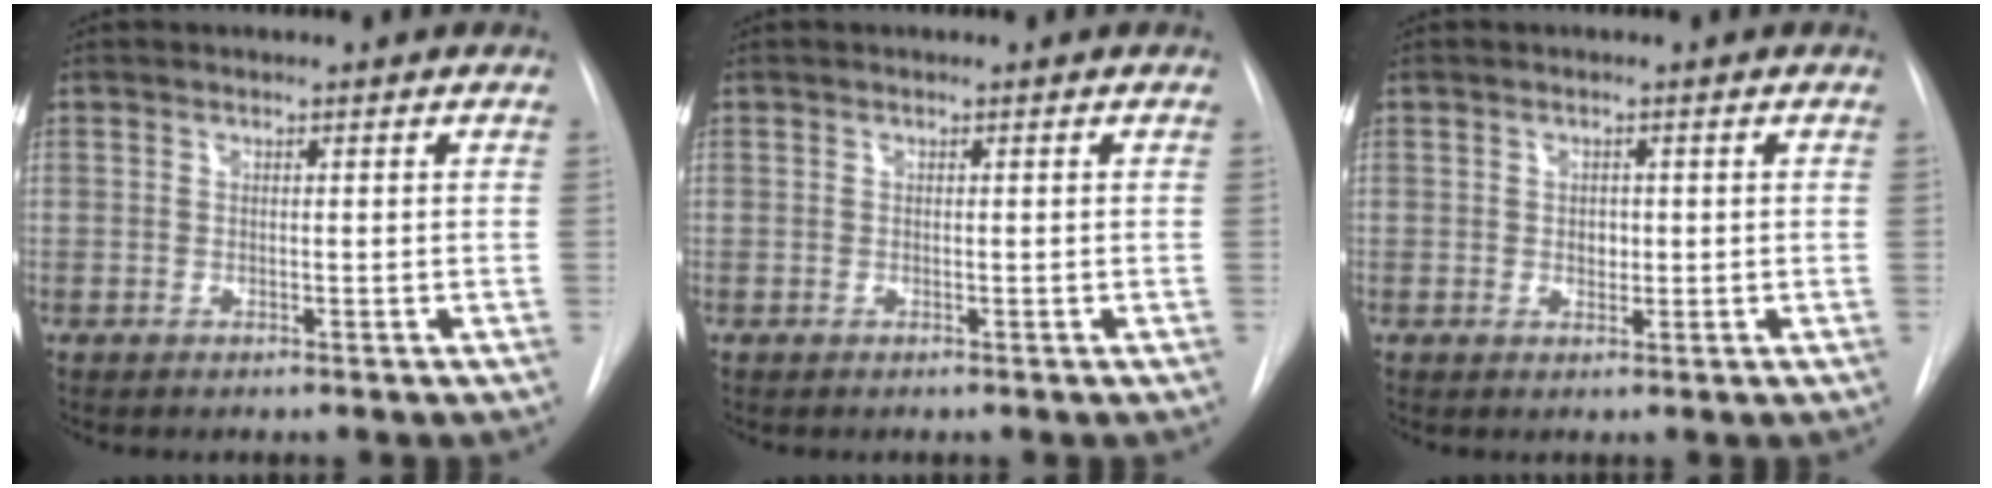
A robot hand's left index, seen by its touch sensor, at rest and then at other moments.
{"total": 0.0}
{"total": 1.4, "force": [0.1, 1.1, 0.9], "torque": [-0.013, 0.000, 0.004]}